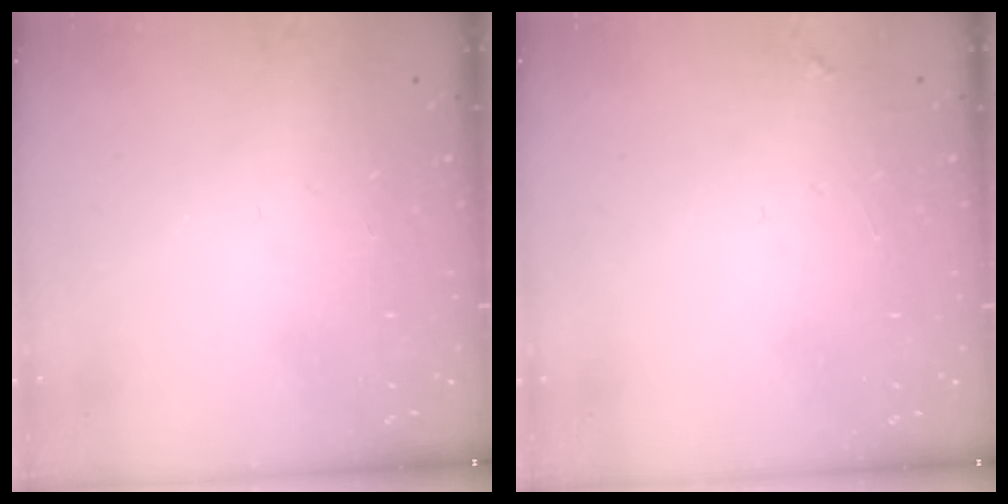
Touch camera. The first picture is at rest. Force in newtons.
{"total": 3.3, "press": 3.3, "slide": 0.4}